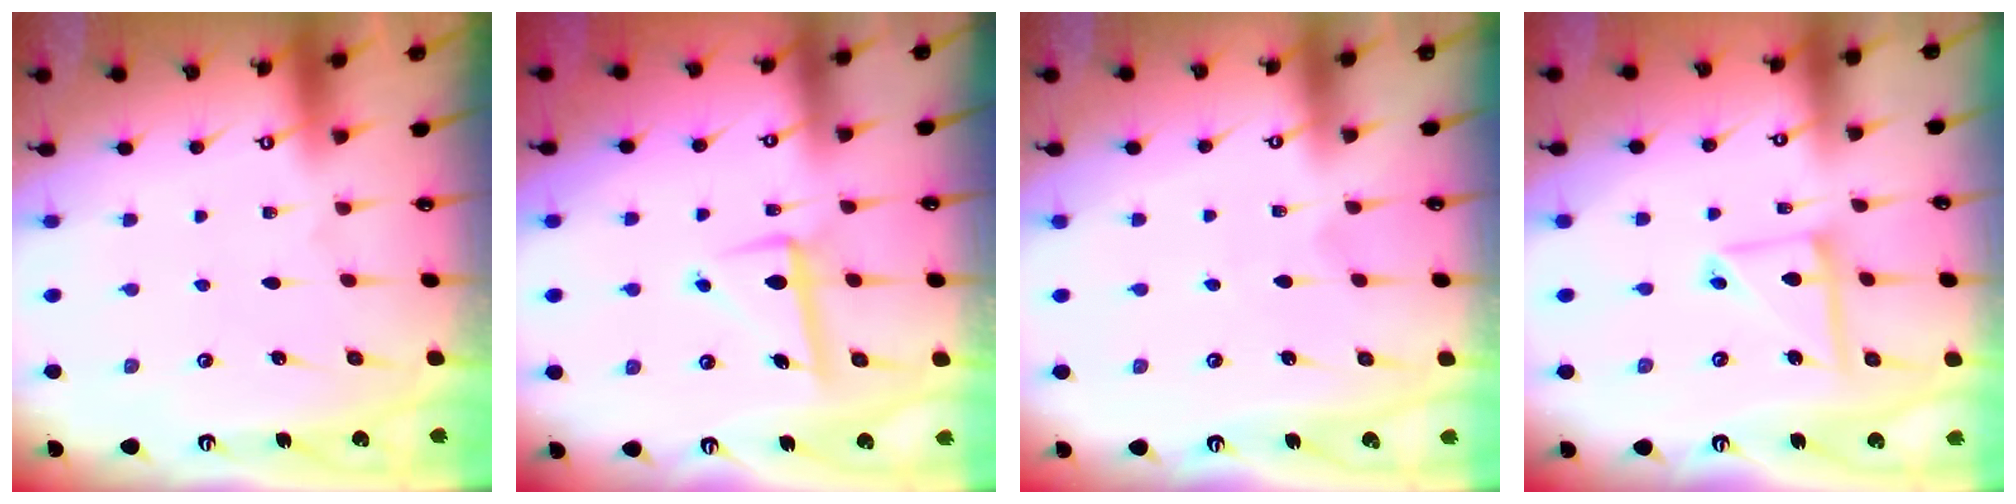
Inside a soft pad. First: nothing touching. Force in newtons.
{"total": 7.2, "press": 6.9, "slide": 1.9}
{"total": 2.7, "press": 2.7, "slide": 0.3}
{"total": 10.1, "press": 10.1, "slide": 1.0}